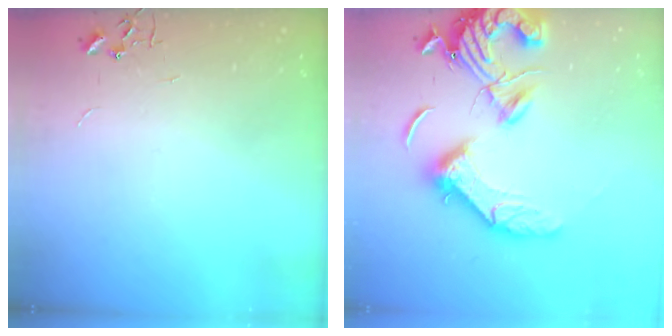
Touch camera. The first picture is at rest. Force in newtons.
{"total": 20.0, "press": 19.9, "slide": 2.7}